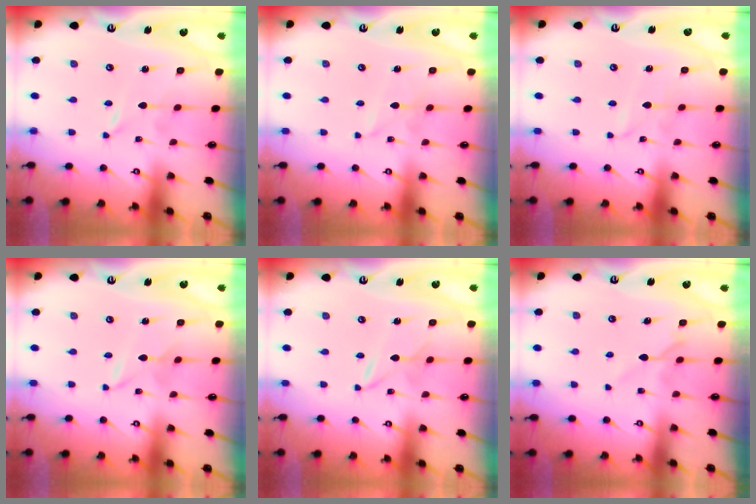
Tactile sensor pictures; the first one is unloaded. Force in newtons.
{"total": 3.4, "press": 3.4, "slide": 0.2}
{"total": 1.7, "press": 1.7, "slide": 0.2}
{"total": 2.3, "press": 2.3, "slide": 0.3}
{"total": 1.9, "press": 1.9, "slide": 0.3}
{"total": 5.8, "press": 5.8, "slide": 0.7}